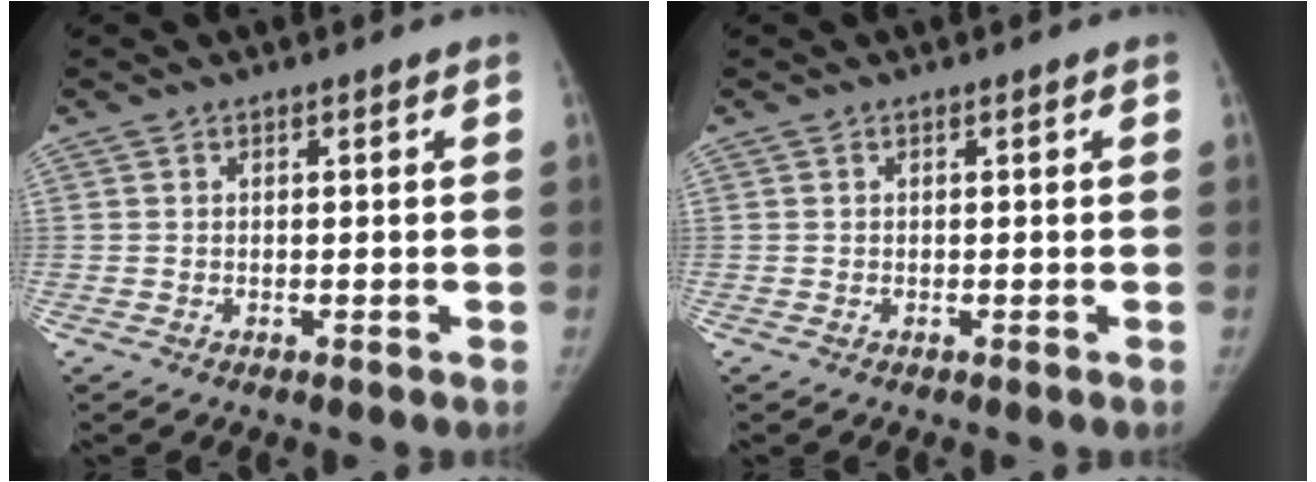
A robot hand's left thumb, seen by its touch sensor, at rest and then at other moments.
{"total": 0.0}